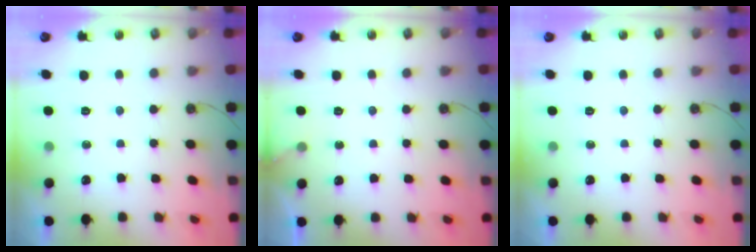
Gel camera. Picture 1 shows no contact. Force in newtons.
{"total": 3.6, "press": 3.6, "slide": 0.1}
{"total": 0.0}